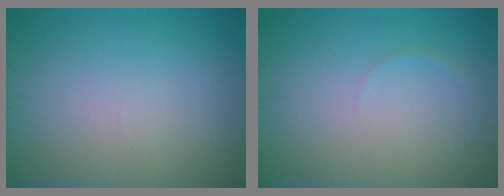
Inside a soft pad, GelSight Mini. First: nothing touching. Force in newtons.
{"total": 0.5, "press": 0.5, "slide": 0.1}